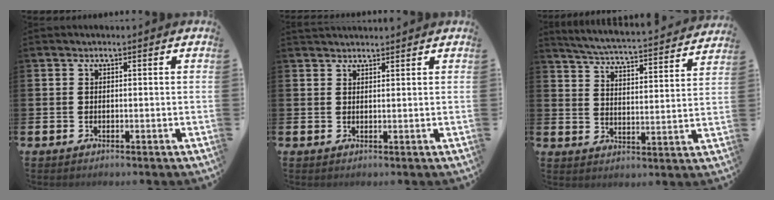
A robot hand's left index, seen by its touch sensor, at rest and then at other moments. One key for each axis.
{"total": 1.6, "fx": 1.5, "fy": 0.3, "fz": 0.0, "tx": 0.007, "ty": -0.005, "tz": 0.027}
{"total": 5.1, "fx": 4.9, "fy": 0.1, "fz": 1.3, "tx": -0.048, "ty": -0.043, "tz": 0.081}